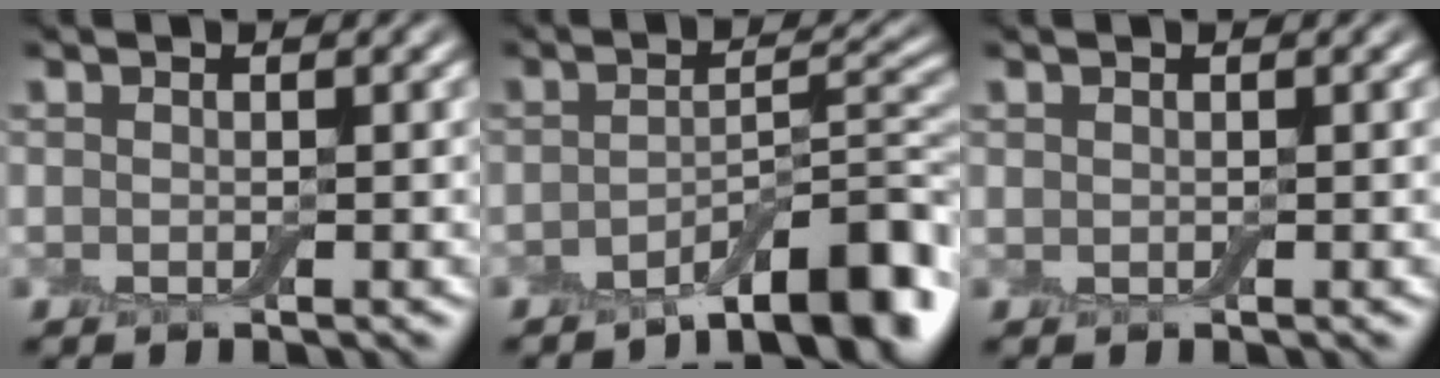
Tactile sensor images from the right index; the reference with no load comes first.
{"total": 8.0, "force": [-5.2, 2.1, 5.7], "torque": [-0.070, 0.012, -0.082]}
{"total": 0.0}